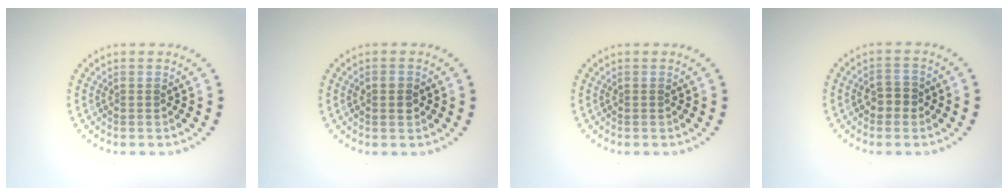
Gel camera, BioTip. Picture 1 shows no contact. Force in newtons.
{"total": 1.3, "press": 1.3, "slide": 0.1}
{"total": 0.0}
{"total": 1.9, "press": 1.8, "slide": 0.5}